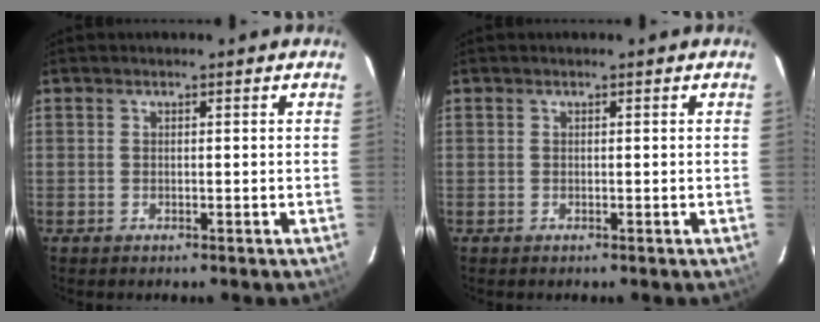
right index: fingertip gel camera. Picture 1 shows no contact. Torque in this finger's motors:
{"motor_torque": [0.00, 0.00, 0.00, 0.00]}